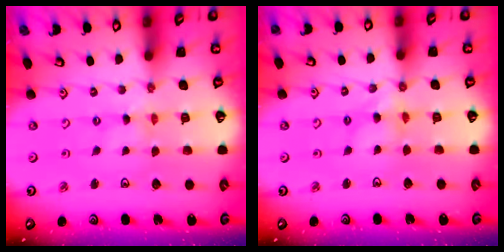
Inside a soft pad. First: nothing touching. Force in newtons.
{"total": 5.0, "press": 5.0, "slide": 0.4}